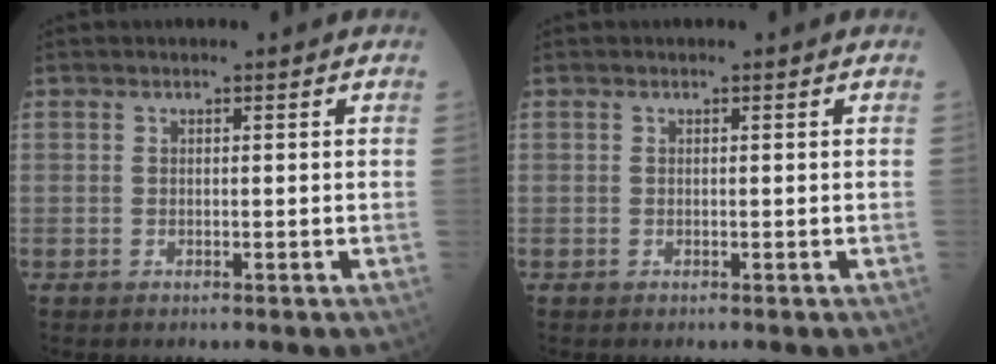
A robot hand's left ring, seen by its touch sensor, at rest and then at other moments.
{"total": 0.0}